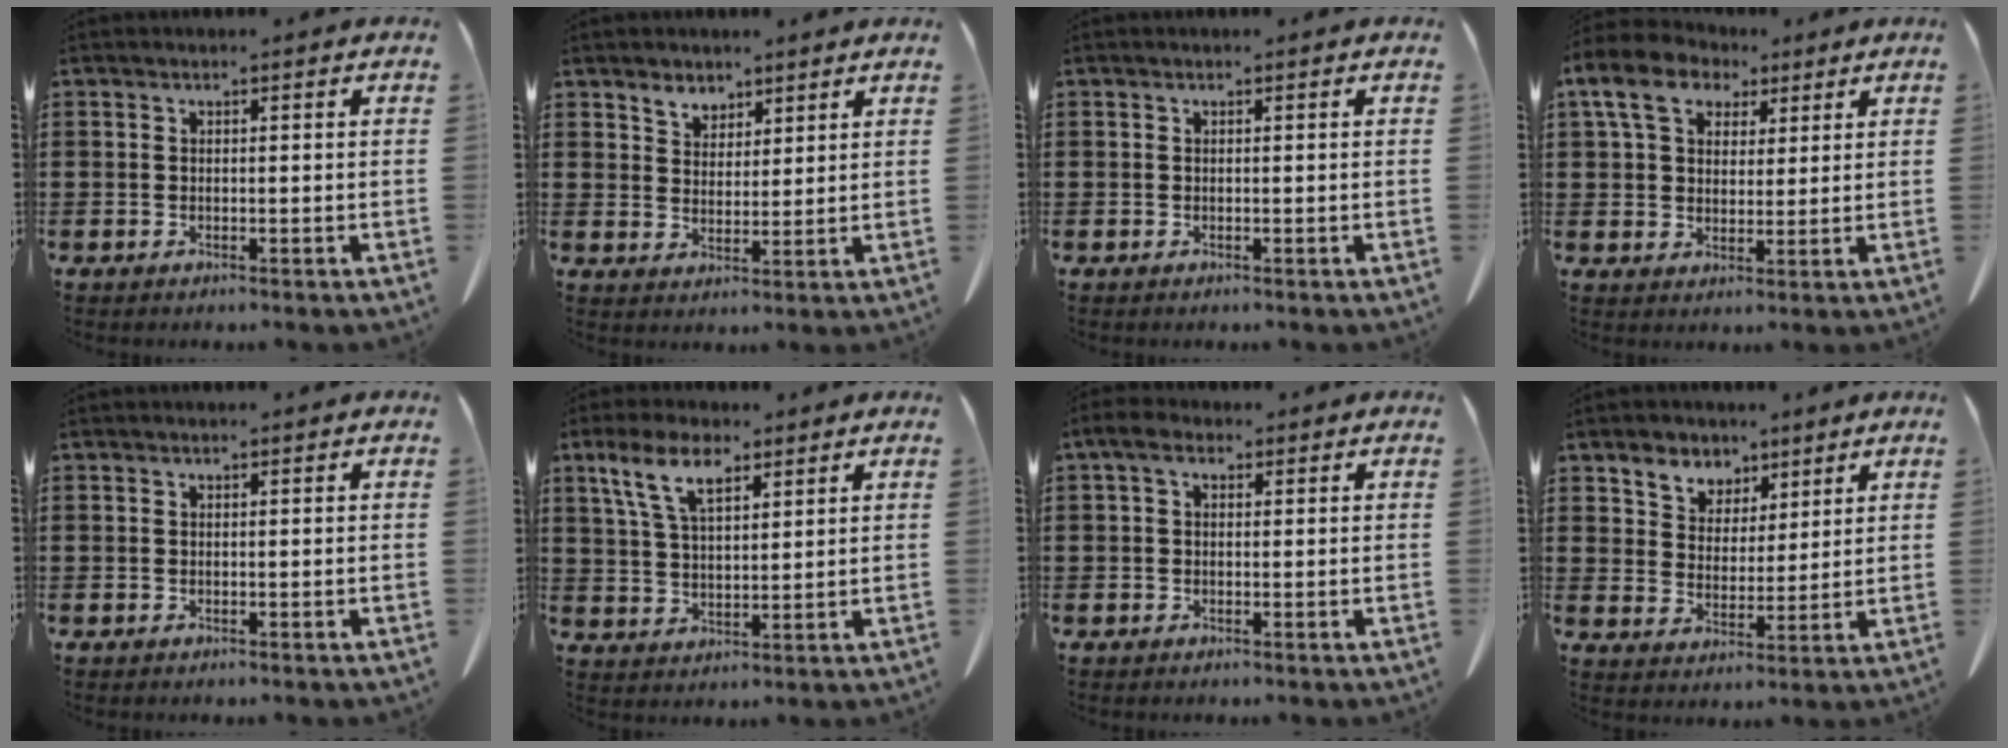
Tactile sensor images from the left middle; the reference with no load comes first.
{"total": 3.8, "force": [3.2, 2.0, 0.2], "torque": [-0.017, 0.001, 0.061]}
{"total": 0.0}
{"total": 8.6, "force": [4.8, 5.7, 4.3], "torque": [-0.116, 0.008, 0.087]}
{"total": 0.0}
{"total": 8.0, "force": [5.0, 3.5, 5.2], "torque": [-0.118, 0.008, 0.091]}
{"total": 3.2, "force": [0.7, 1.9, 2.4], "torque": [-0.058, 0.007, 0.009]}
{"total": 5.0, "force": [4.0, 3.1, -0.3], "torque": [-0.024, -0.011, 0.072]}